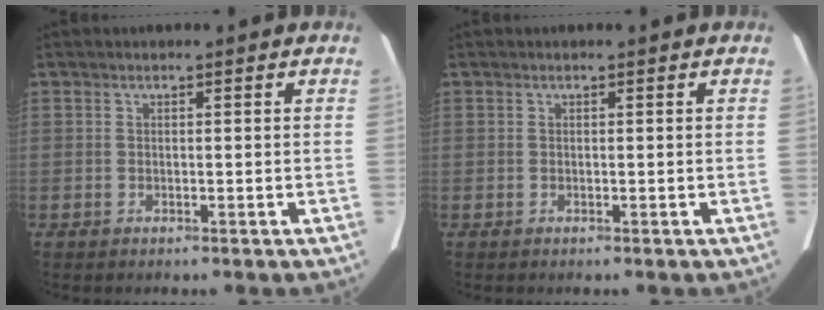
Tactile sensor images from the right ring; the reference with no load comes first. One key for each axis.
{"total": 0.0}